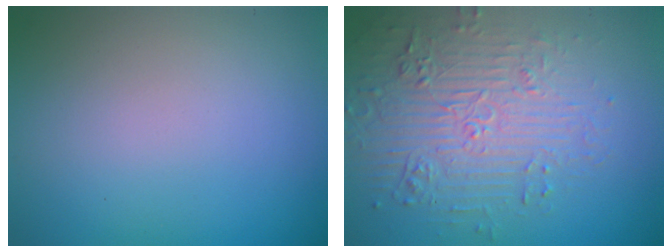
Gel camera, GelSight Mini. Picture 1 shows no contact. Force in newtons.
{"total": 5.1, "press": 4.4, "slide": 2.7}